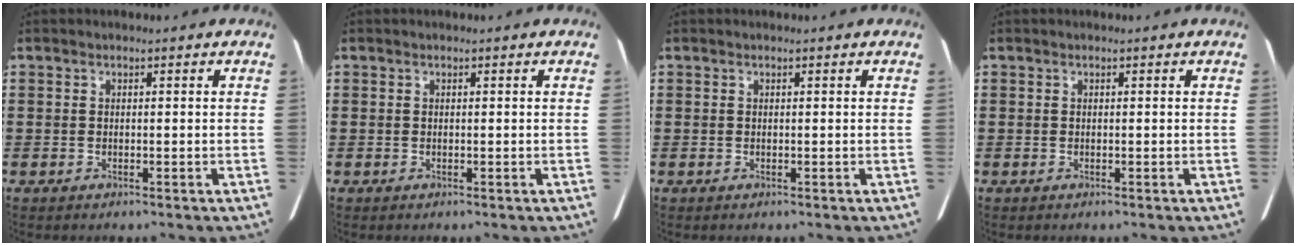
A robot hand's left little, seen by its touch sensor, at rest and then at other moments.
{"total": 0.0}
{"total": 0.0}
{"total": 0.0}